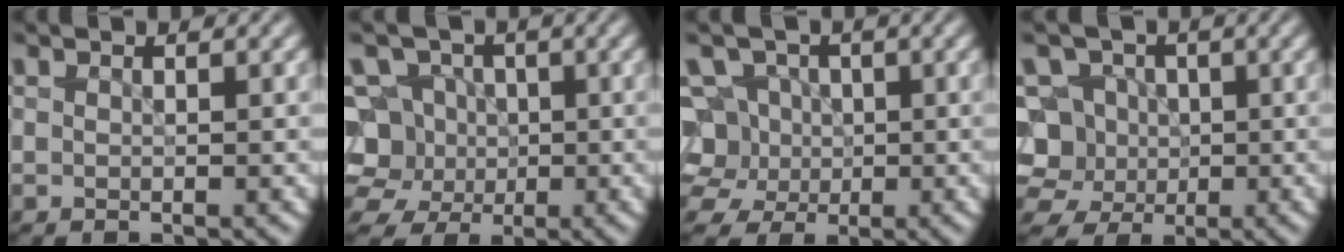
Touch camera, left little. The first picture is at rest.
{"total": 8.2, "force": [0.4, 7.5, 3.4], "torque": [-0.064, 0.034, -0.033]}
{"total": 8.5, "force": [0.9, 7.5, 3.9], "torque": [-0.061, 0.034, -0.028]}
{"total": 6.6, "force": [0.5, 6.1, 2.6], "torque": [-0.044, 0.036, -0.021]}